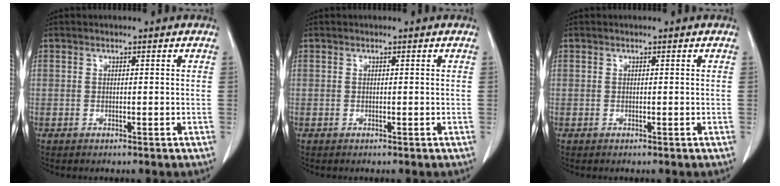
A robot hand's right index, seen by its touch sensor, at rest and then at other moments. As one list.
[{"total": 0.0}, {"total": 0.0}]